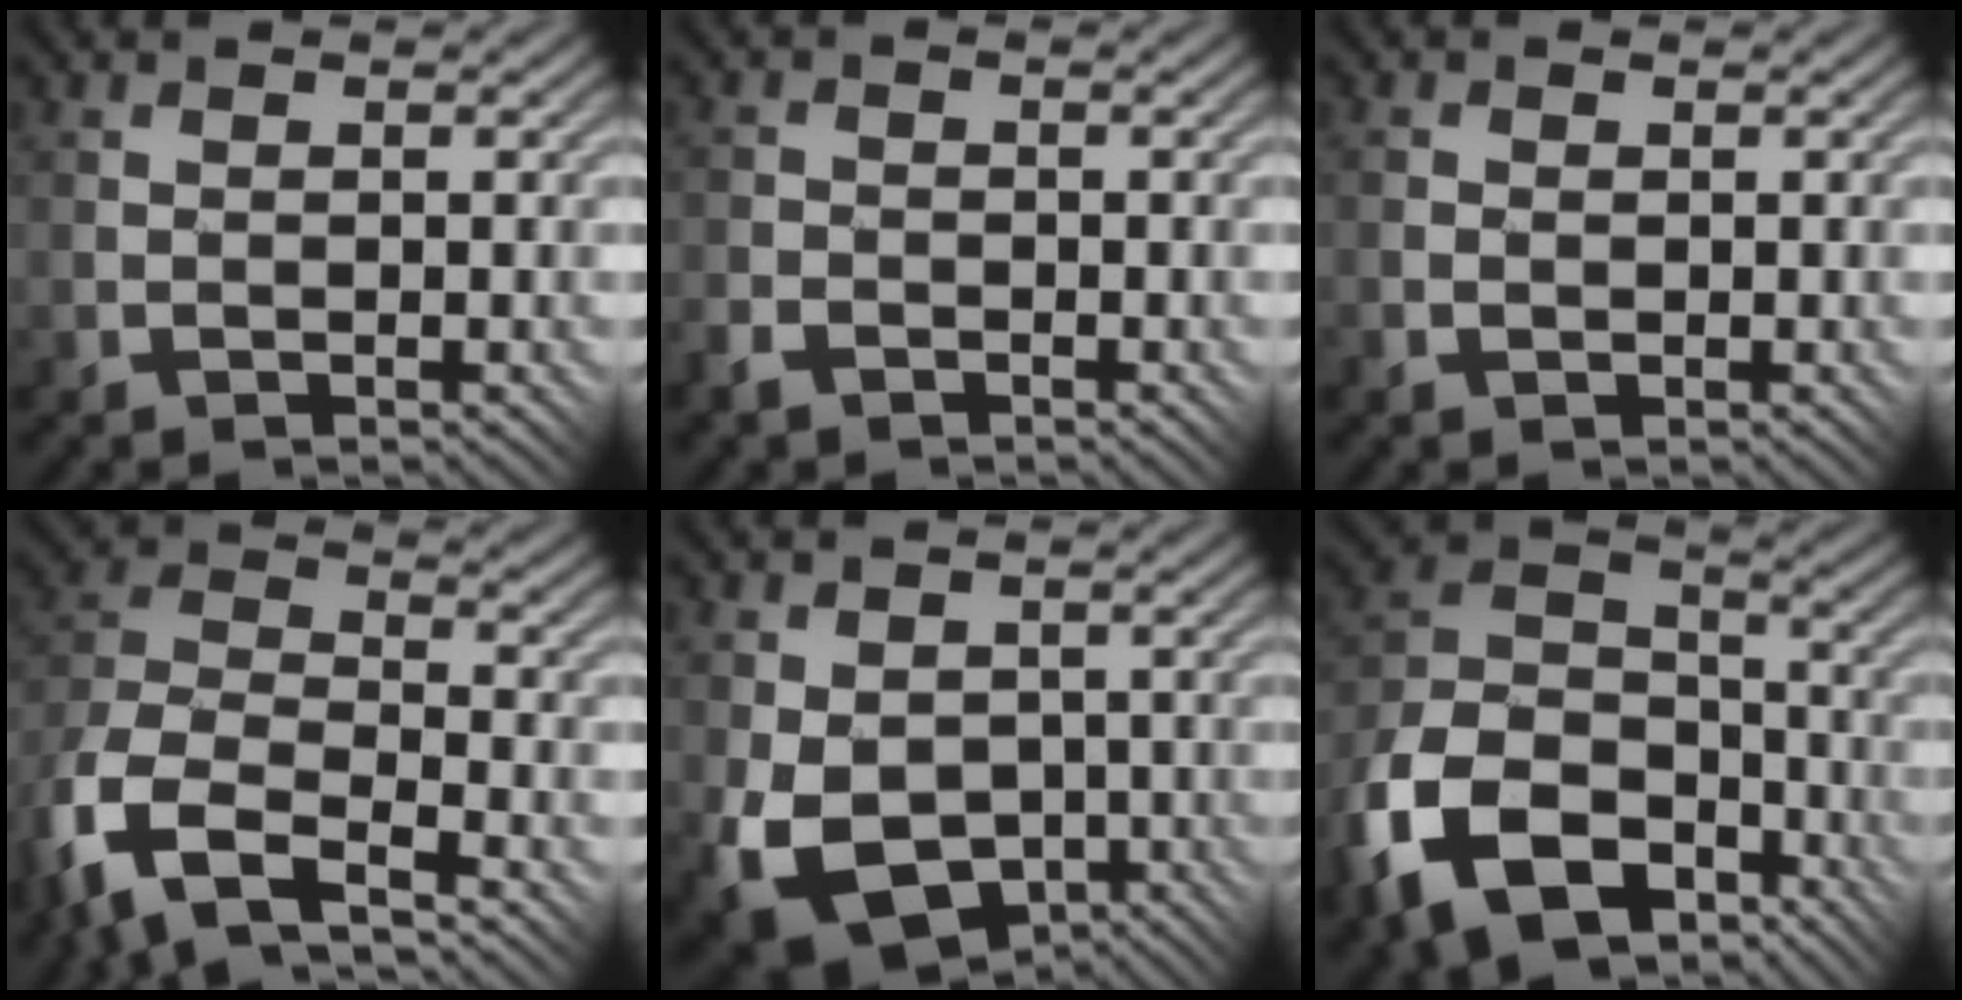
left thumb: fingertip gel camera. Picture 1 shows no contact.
{"total": 2.6, "force": [-1.9, 1.6, 0.8], "torque": [-0.024, -0.003, -0.044]}
{"total": 1.1, "force": [-0.2, 1.0, 0.5], "torque": [-0.006, 0.001, -0.001]}
{"total": 12.6, "force": [-8.2, 5.5, 7.8], "torque": [-0.181, -0.019, -0.169]}
{"total": 11.1, "force": [-3.8, 7.6, 7.1], "torque": [-0.145, -0.030, -0.064]}
{"total": 16.0, "force": [-9.3, 9.8, 8.6], "torque": [-0.211, -0.034, -0.177]}